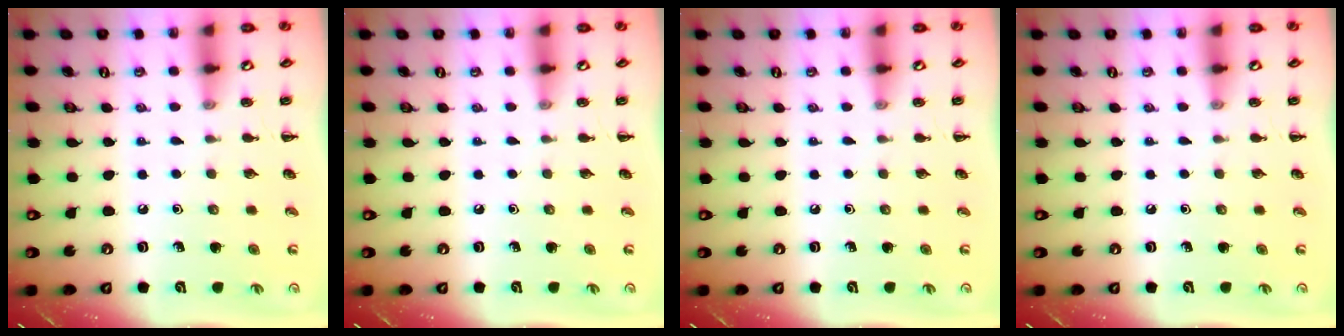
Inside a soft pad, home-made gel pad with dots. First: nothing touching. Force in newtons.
{"total": 0.0}
{"total": 0.0}
{"total": 0.0}